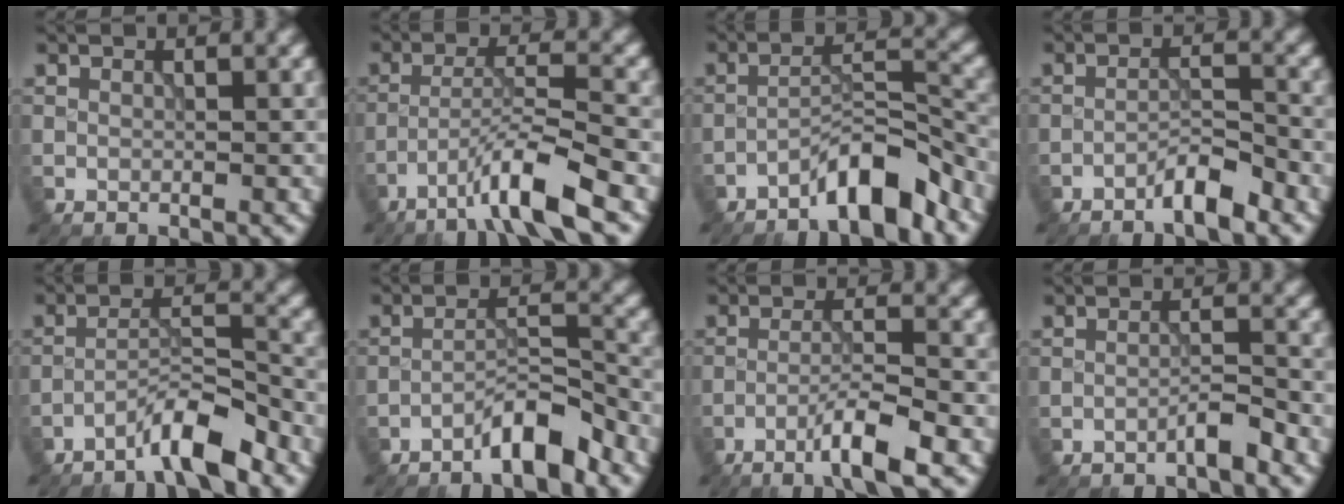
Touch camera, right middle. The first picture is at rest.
{"total": 5.9, "force": [-3.7, 0.2, 4.5], "torque": [-0.074, 0.012, -0.077]}
{"total": 5.5, "force": [-4.2, 1.0, 3.4], "torque": [-0.052, 0.015, -0.079]}
{"total": 3.2, "force": [-2.4, 0.5, 2.0], "torque": [-0.032, 0.010, -0.046]}
{"total": 4.5, "force": [-3.6, 0.4, 2.7], "torque": [-0.045, 0.012, -0.072]}
{"total": 4.3, "force": [-3.2, 0.7, 2.7], "torque": [-0.044, 0.014, -0.062]}
{"total": 4.3, "force": [-2.6, 0.1, 3.5], "torque": [-0.061, 0.008, -0.056]}
{"total": 1.8, "force": [-1.3, 0.1, 1.2], "torque": [-0.017, 0.008, -0.028]}